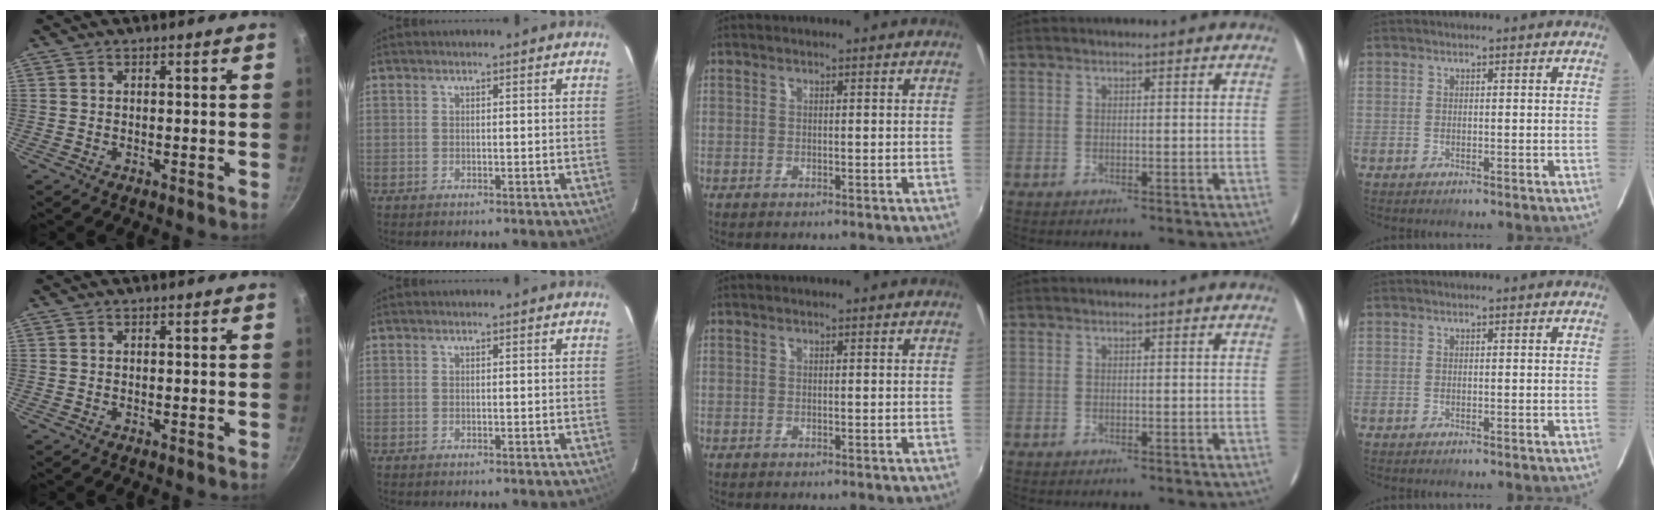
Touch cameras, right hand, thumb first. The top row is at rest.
{}